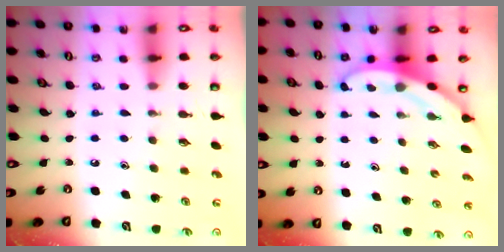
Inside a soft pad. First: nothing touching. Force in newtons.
{"total": 3.2, "press": 3.2, "slide": 0.2}